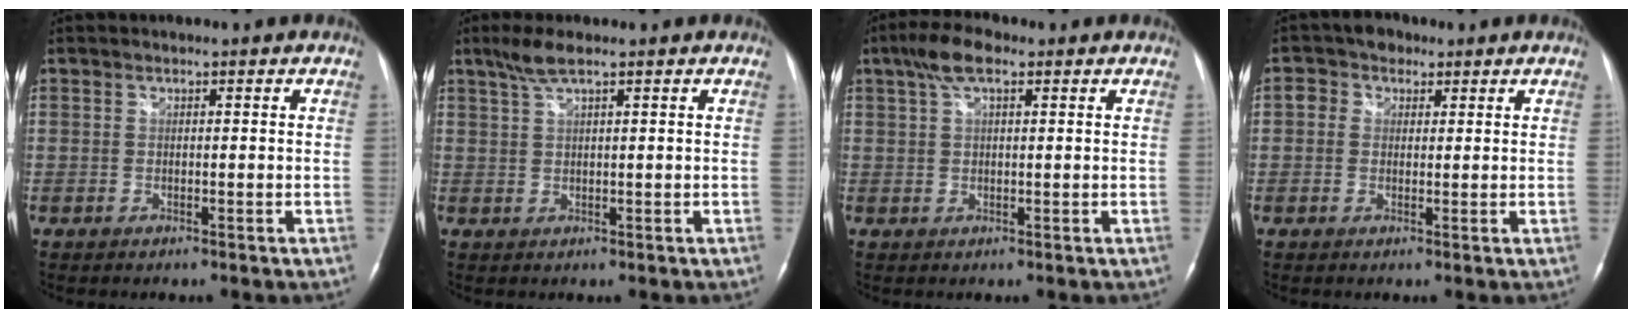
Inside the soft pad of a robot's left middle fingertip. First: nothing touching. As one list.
[{"total": 3.4, "force": [2.4, 0.2, 2.4], "torque": [-0.059, 0.010, 0.050]}, {"total": 5.0, "force": [2.8, 1.6, 3.9], "torque": [-0.085, 0.021, 0.052]}, {"total": 3.6, "force": [1.4, 2.9, 1.5], "torque": [-0.035, 0.024, 0.026]}]